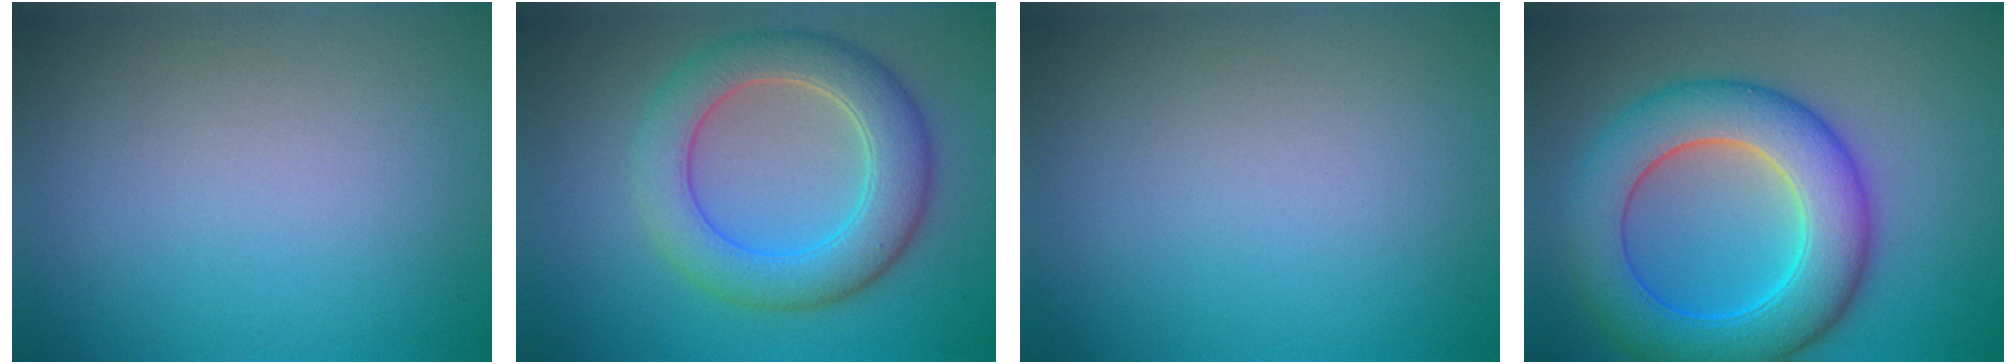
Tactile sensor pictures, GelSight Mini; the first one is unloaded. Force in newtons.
{"total": 6.1, "press": 6.1, "slide": 0.5}
{"total": 0.0}
{"total": 9.0, "press": 9.0, "slide": 0.3}